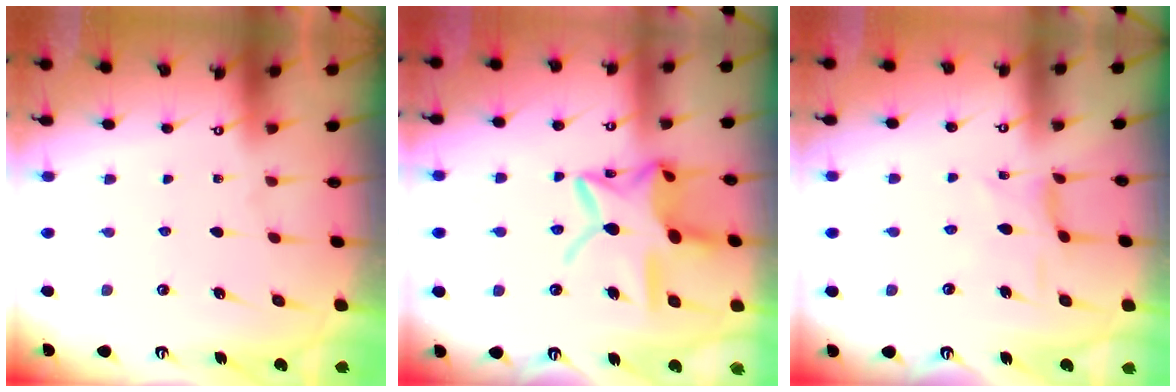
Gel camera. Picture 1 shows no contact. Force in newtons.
{"total": 17.6, "press": 17.6, "slide": 1.4}
{"total": 2.5, "press": 2.5, "slide": 0.4}